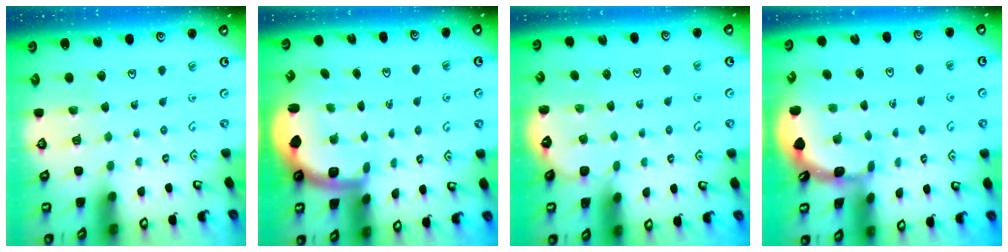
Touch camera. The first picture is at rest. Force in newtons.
{"total": 3.3, "press": 2.9, "slide": 1.7}
{"total": 1.9, "press": 0.5, "slide": 1.9}
{"total": 1.7, "press": 1.7, "slide": 0.1}